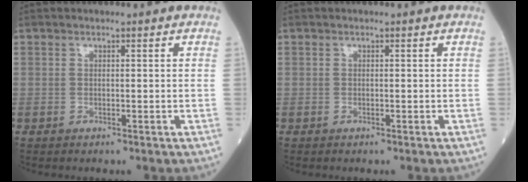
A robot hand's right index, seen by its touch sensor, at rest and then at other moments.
{"total": 0.0}